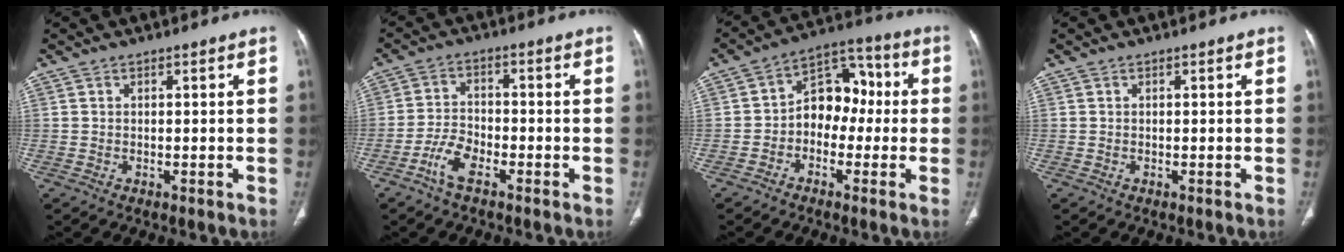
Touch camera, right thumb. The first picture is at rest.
{"total": 5.5, "force": [-3.5, 2.4, 3.5], "torque": [-0.075, 0.020, -0.068]}
{"total": 10.3, "force": [-0.9, 7.5, 7.0], "torque": [-0.064, 0.043, -0.031]}
{"total": 0.0}